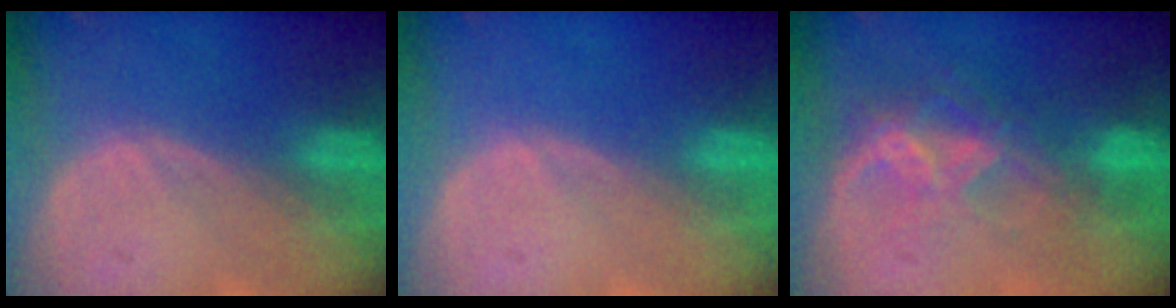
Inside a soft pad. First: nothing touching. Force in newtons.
{"total": 0.0}
{"total": 6.7, "press": 6.0, "slide": 3.0}